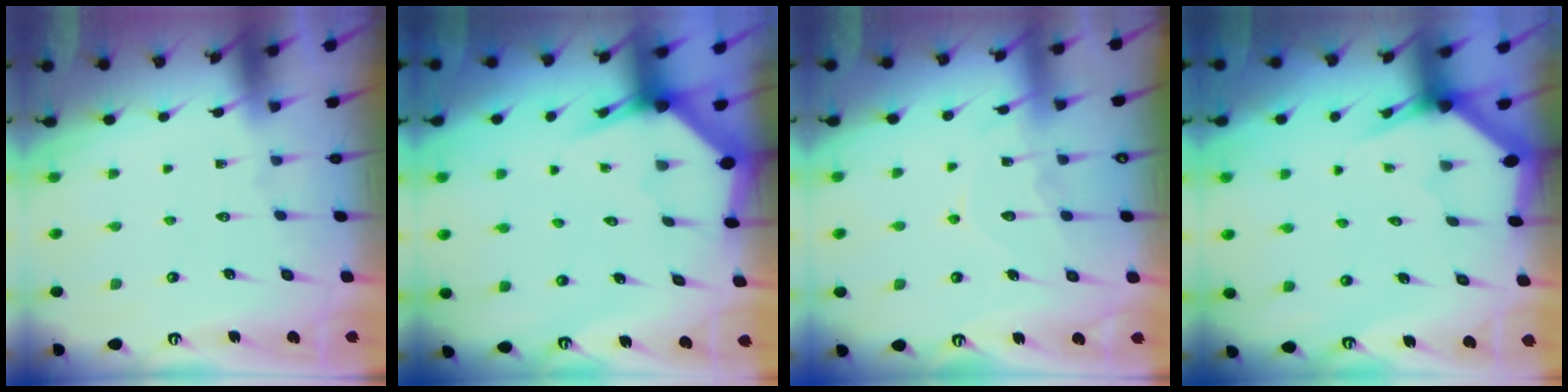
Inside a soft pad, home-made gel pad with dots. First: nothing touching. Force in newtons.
{"total": 3.4, "press": 3.4, "slide": 0.5}
{"total": 10.7, "press": 10.6, "slide": 0.9}
{"total": 3.0, "press": 3.0, "slide": 0.0}